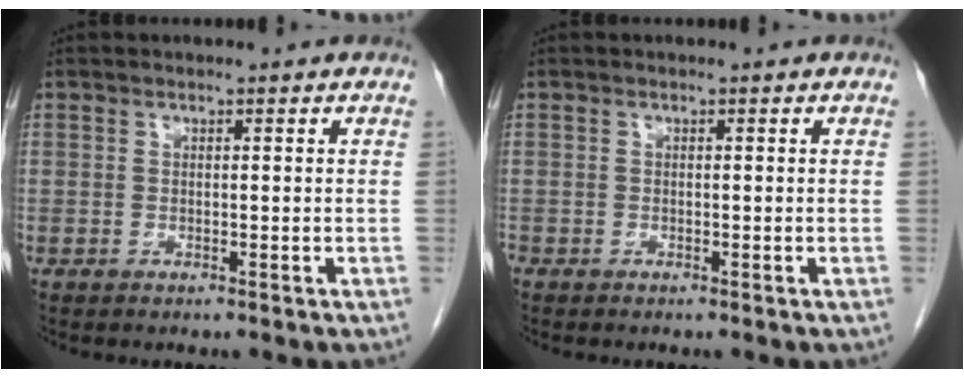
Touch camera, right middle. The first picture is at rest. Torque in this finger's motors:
{"motor_torque": [-0.04, 0.00, 0.00, 0.02]}